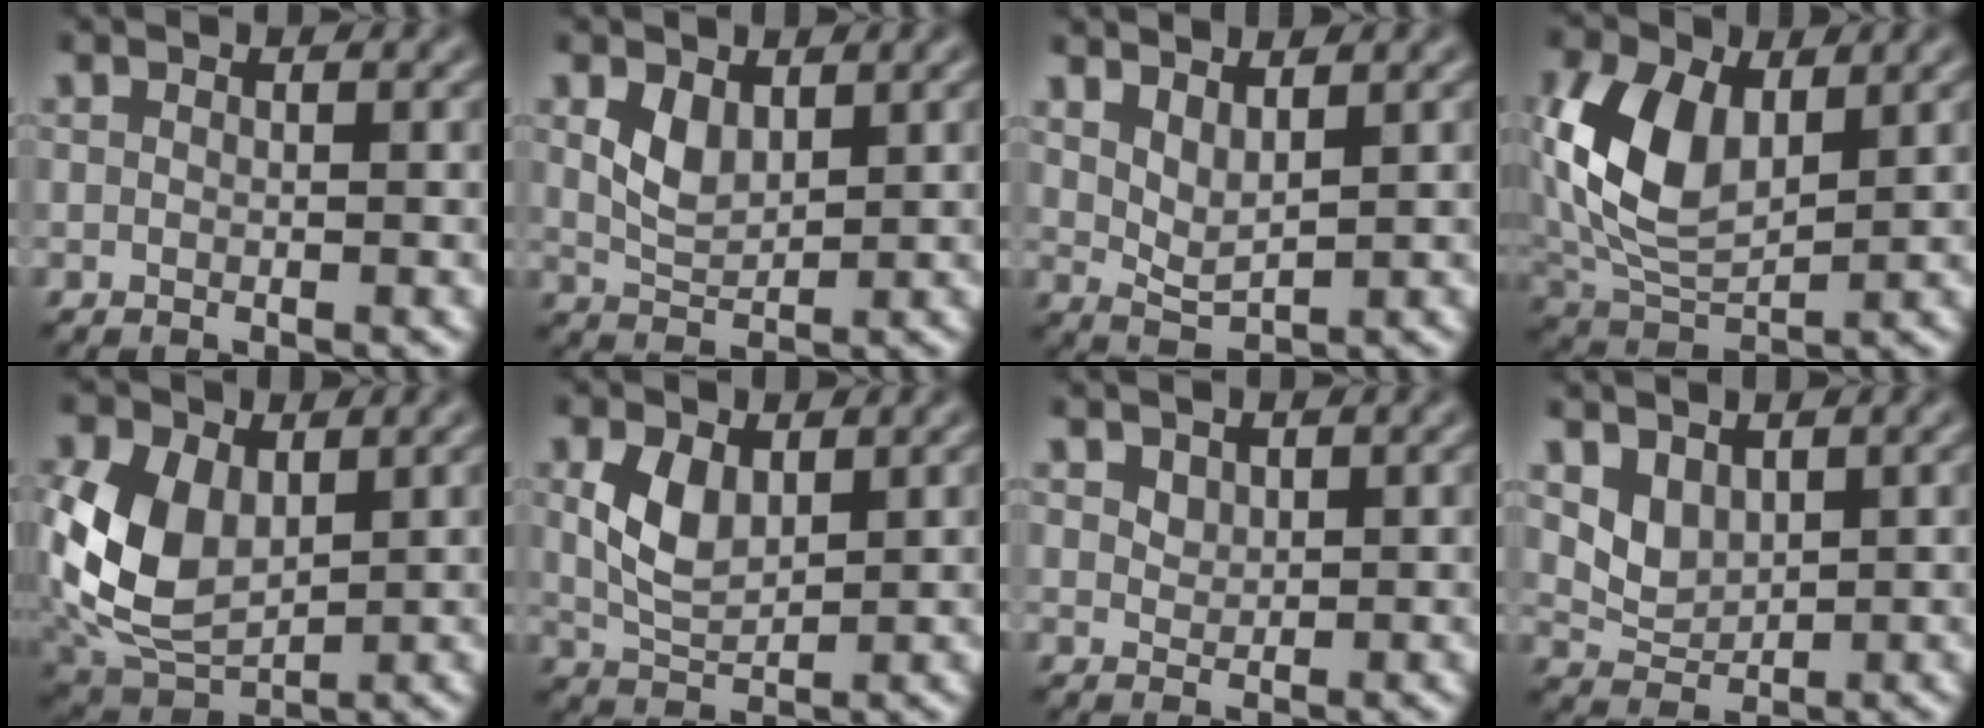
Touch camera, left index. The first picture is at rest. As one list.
[{"total": 1.9, "force": [0.6, 1.3, 1.3], "torque": [-0.035, -0.004, 0.024]}, {"total": 1.9, "force": [1.3, 0.5, 1.3], "torque": [-0.031, -0.005, 0.039]}, {"total": 8.0, "force": [1.2, 4.9, 6.2], "torque": [-0.146, 0.002, 0.028]}, {"total": 7.7, "force": [0.2, 5.2, 5.7], "torque": [-0.148, -0.004, 0.010]}, {"total": 2.9, "force": [0.5, 1.8, 2.2], "torque": [-0.056, 0.000, 0.022]}, {"total": 0.8, "force": [0.5, 0.6, 0.1], "torque": [-0.006, -0.002, 0.019]}, {"total": 1.9, "force": [1.0, 1.3, 0.9], "torque": [-0.027, -0.007, 0.033]}]